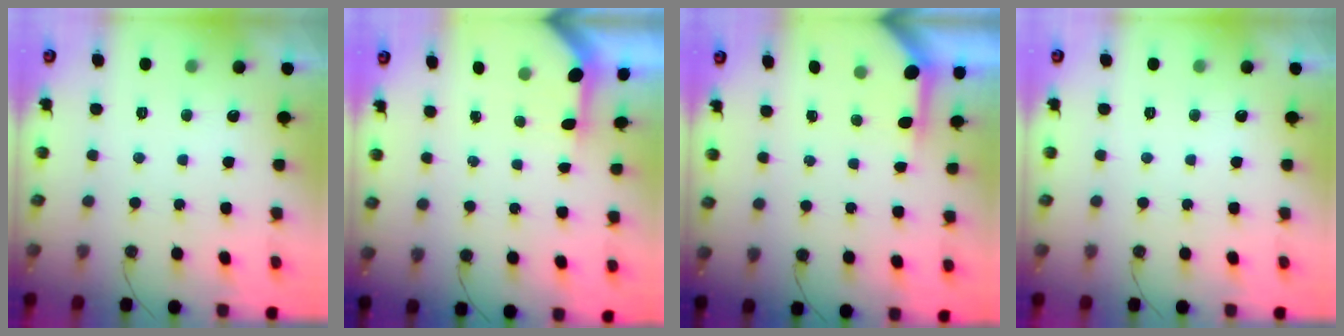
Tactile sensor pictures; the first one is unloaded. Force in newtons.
{"total": 3.0, "press": 3.0, "slide": 0.2}
{"total": 3.7, "press": 3.7, "slide": 0.4}
{"total": 0.0}